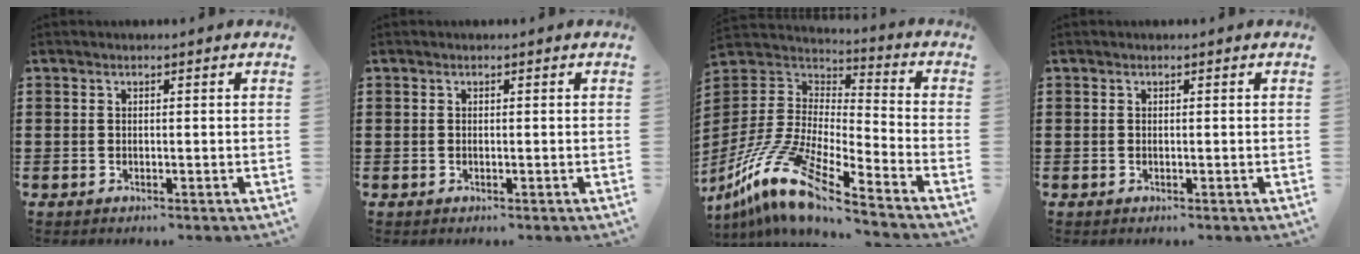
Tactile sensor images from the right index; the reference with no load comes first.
{"total": 0.0}
{"total": 13.5, "force": [-10.2, 2.4, 8.4], "torque": [-0.197, 0.011, -0.208]}
{"total": 0.0}